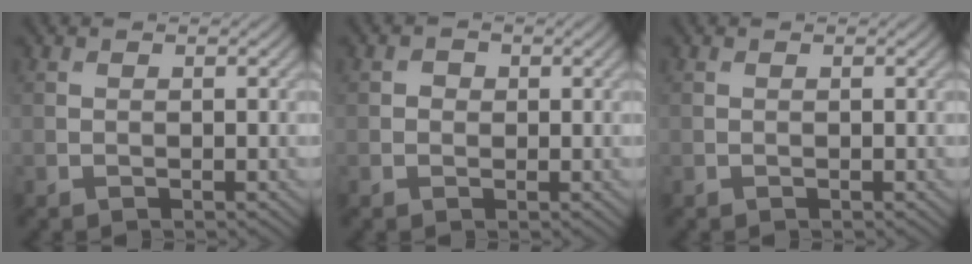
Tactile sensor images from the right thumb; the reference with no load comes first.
{"total": 1.1, "force": [0.1, 1.0, 0.4], "torque": [-0.006, -0.002, -0.003]}
{"total": 0.0}